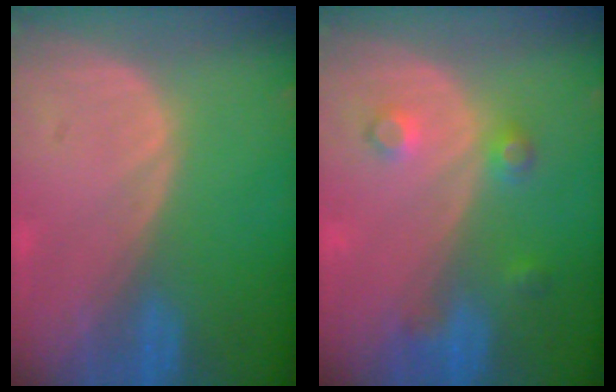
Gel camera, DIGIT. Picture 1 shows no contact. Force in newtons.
{"total": 3.7, "press": 3.4, "slide": 1.6}